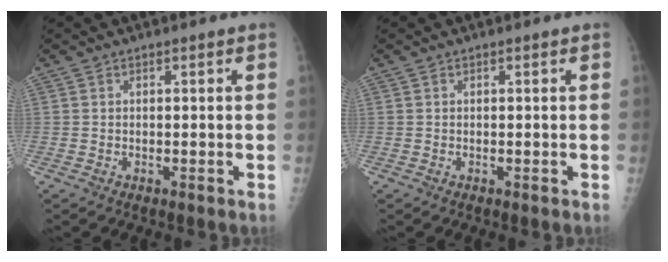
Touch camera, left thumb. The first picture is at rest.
{"total": 0.0}